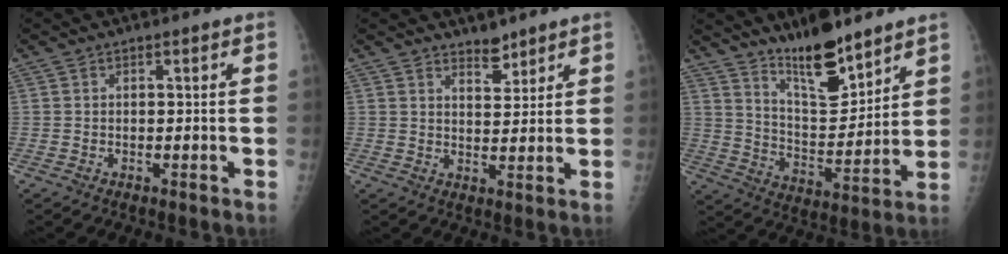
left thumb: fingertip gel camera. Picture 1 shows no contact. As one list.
[{"total": 3.6, "force": [3.2, 1.4, 1.1], "torque": [-0.004, -0.027, 0.053]}, {"total": 13.4, "force": [10.3, 4.0, 7.6], "torque": [-0.099, -0.084, 0.185]}]